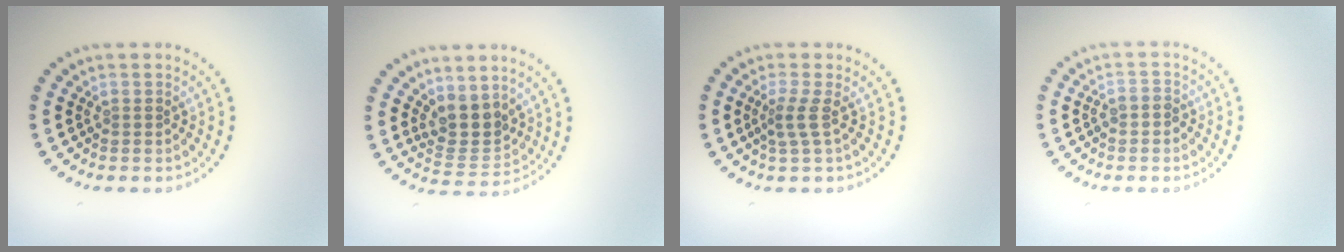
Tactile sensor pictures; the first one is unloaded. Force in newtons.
{"total": 3.4, "press": 2.8, "slide": 1.9}
{"total": 1.9, "press": 1.2, "slide": 1.5}
{"total": 1.5, "press": 1.3, "slide": 0.8}